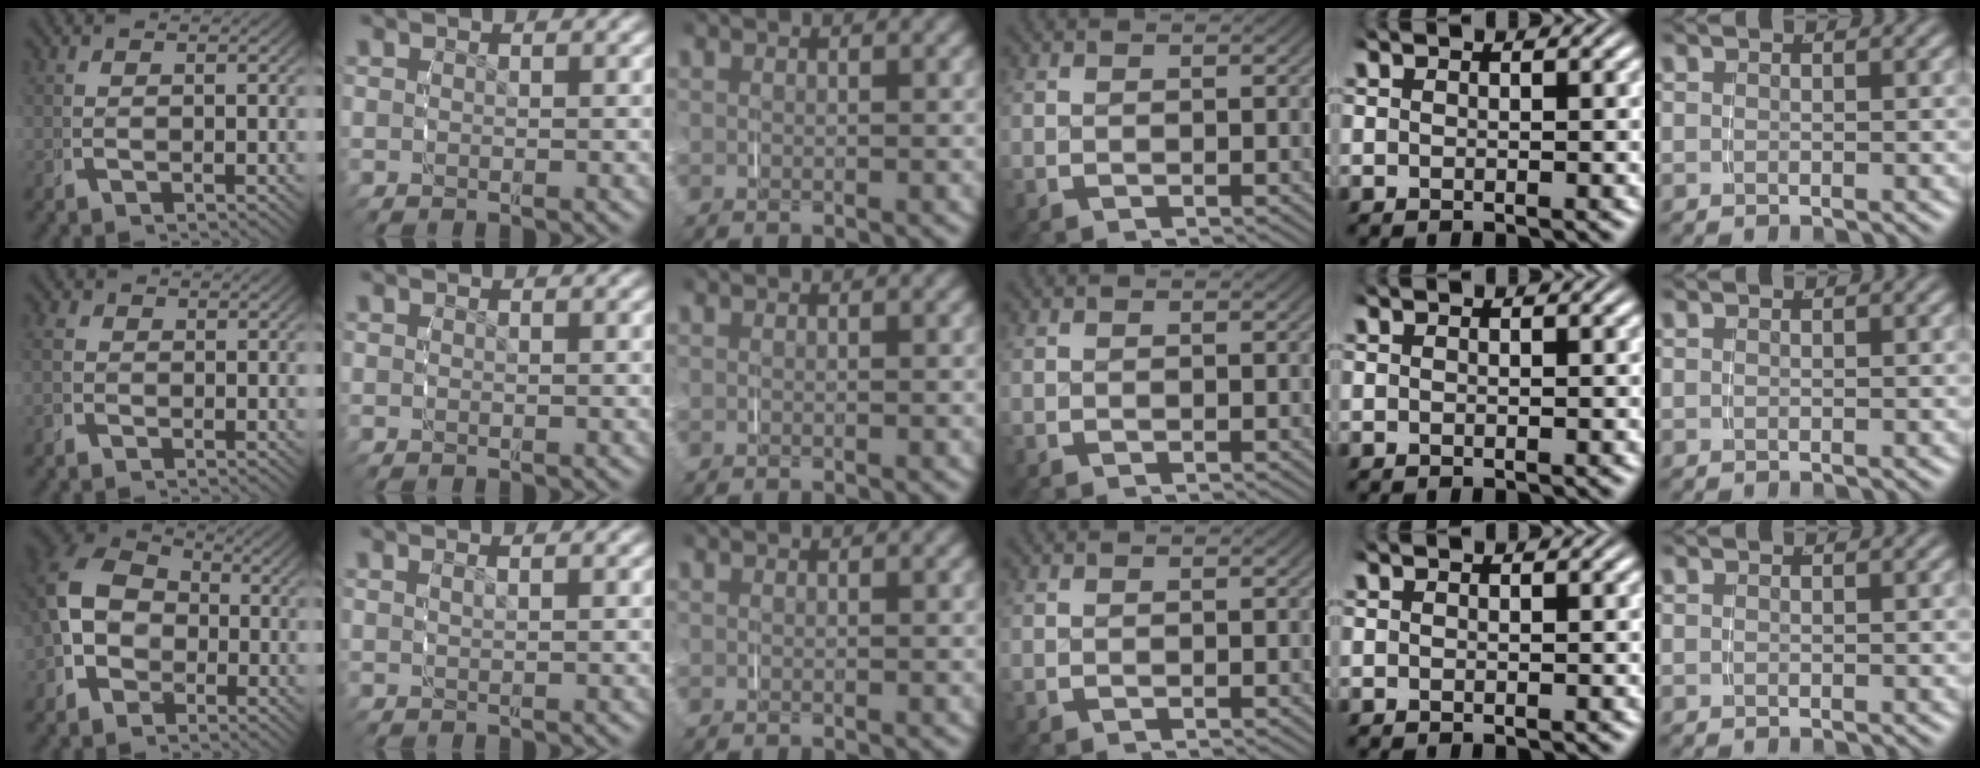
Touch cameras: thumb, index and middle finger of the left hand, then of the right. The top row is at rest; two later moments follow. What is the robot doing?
{"motion": "grasp_and_lifting", "object": "napkin"}